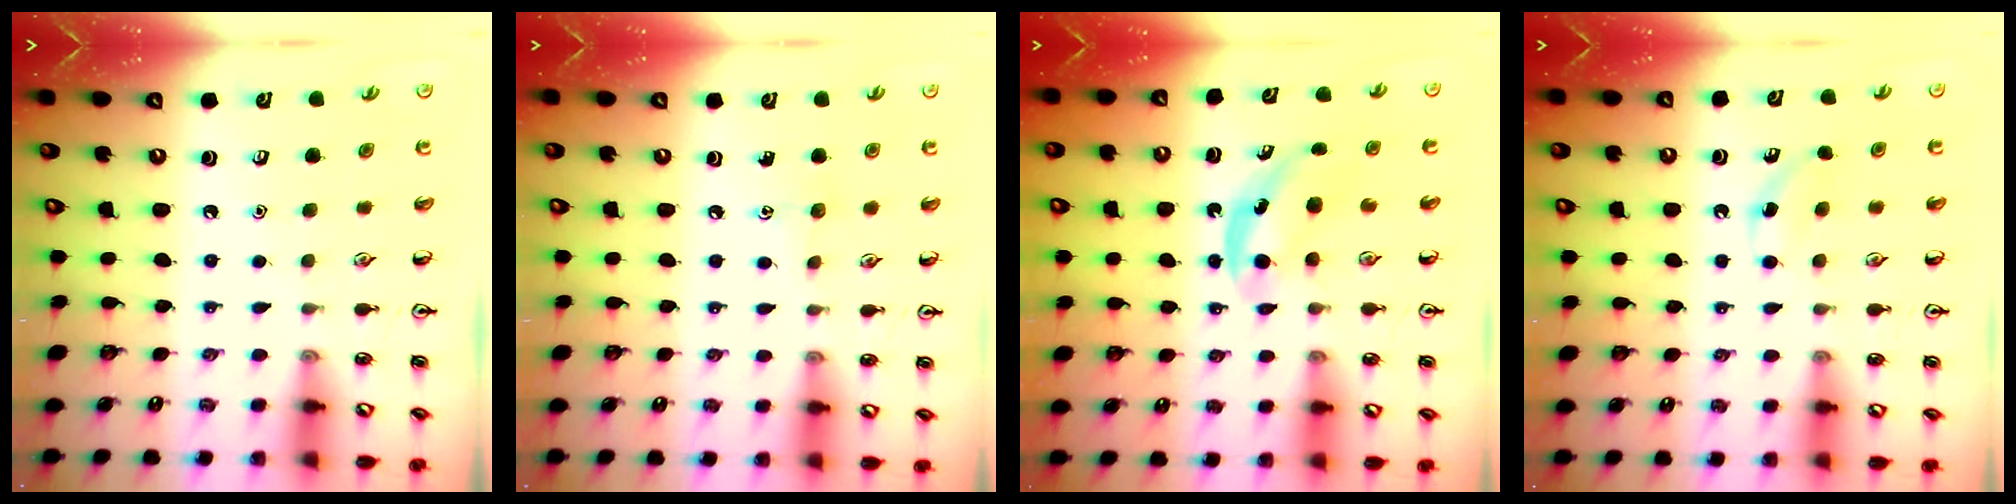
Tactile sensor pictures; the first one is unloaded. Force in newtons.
{"total": 3.7, "press": 3.5, "slide": 1.3}
{"total": 4.8, "press": 4.7, "slide": 0.8}
{"total": 2.6, "press": 2.4, "slide": 0.8}